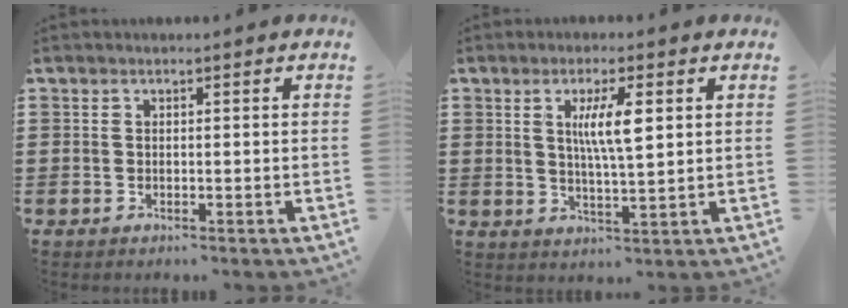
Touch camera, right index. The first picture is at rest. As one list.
[{"total": 6.4, "force": [1.8, 1.2, 6.0], "torque": [-0.121, 0.006, 0.026]}]